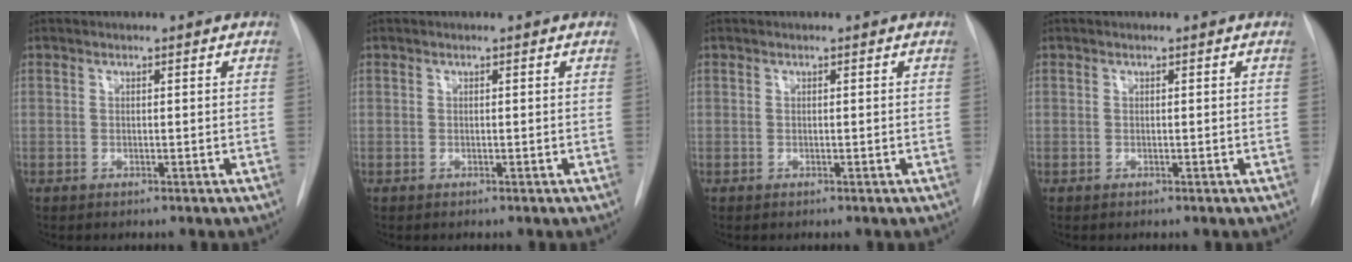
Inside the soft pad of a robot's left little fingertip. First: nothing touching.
{"total": 0.0}
{"total": 0.0}
{"total": 0.0}